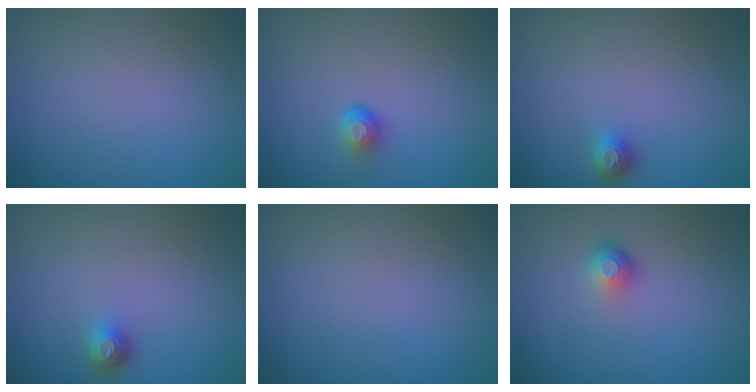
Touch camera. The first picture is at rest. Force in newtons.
{"total": 1.7, "press": 1.1, "slide": 1.3}
{"total": 1.2, "press": 1.1, "slide": 0.4}
{"total": 1.6, "press": 1.1, "slide": 1.0}
{"total": 0.0}
{"total": 1.6, "press": 1.1, "slide": 1.2}